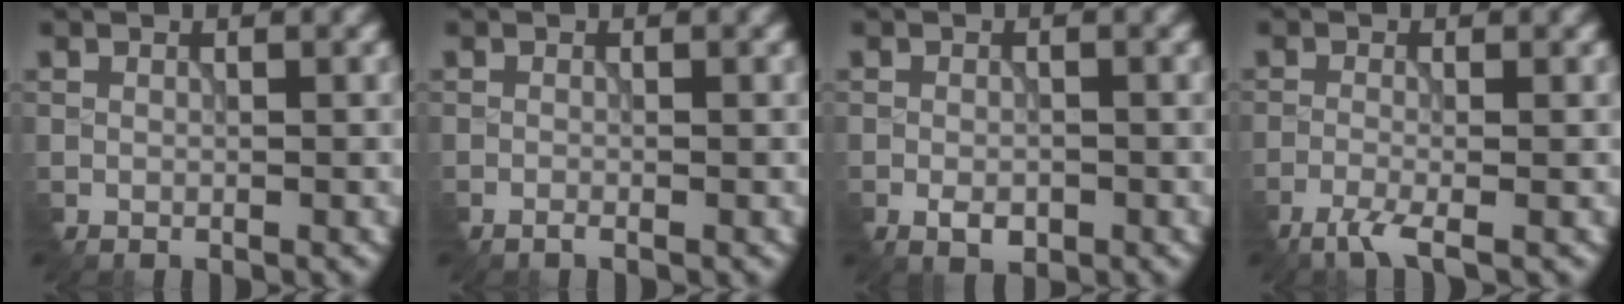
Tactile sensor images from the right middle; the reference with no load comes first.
{"total": 0.9, "force": [-0.8, -0.1, 0.4], "torque": [-0.015, -0.004, -0.015]}
{"total": 1.8, "force": [-1.2, 0.9, 1.1], "torque": [-0.026, -0.005, -0.018]}
{"total": 3.1, "force": [-2.3, 0.4, 2.0], "torque": [-0.049, -0.007, -0.049]}